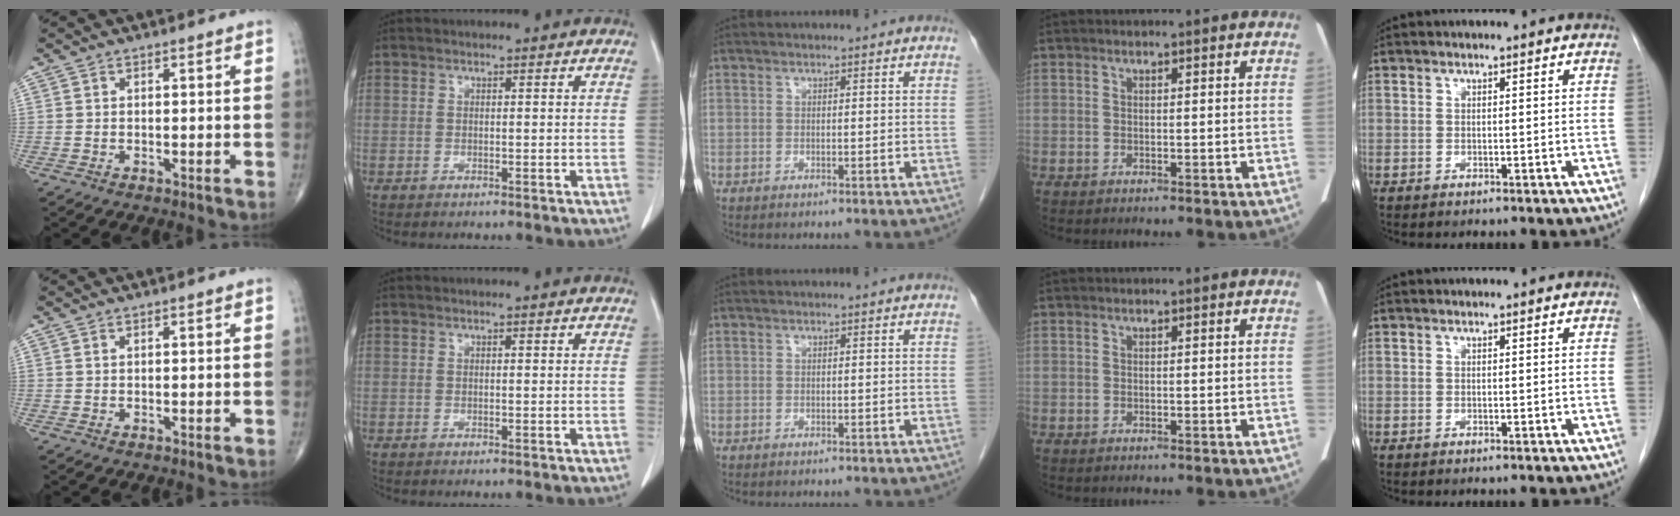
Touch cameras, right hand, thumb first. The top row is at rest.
{}